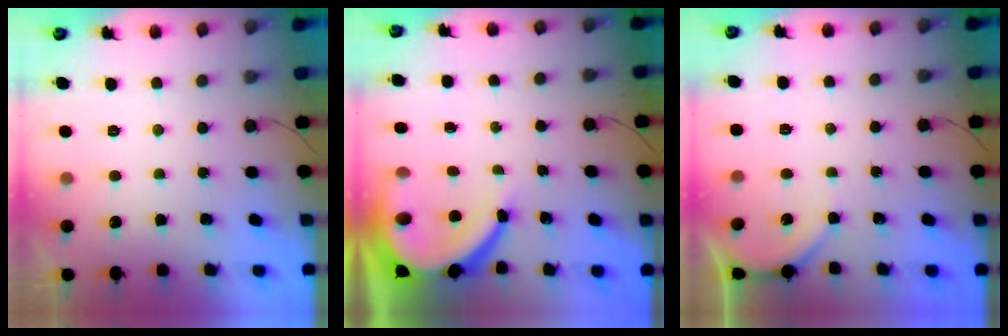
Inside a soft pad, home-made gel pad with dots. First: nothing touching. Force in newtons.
{"total": 11.3, "press": 11.2, "slide": 1.6}
{"total": 2.7, "press": 2.6, "slide": 0.6}